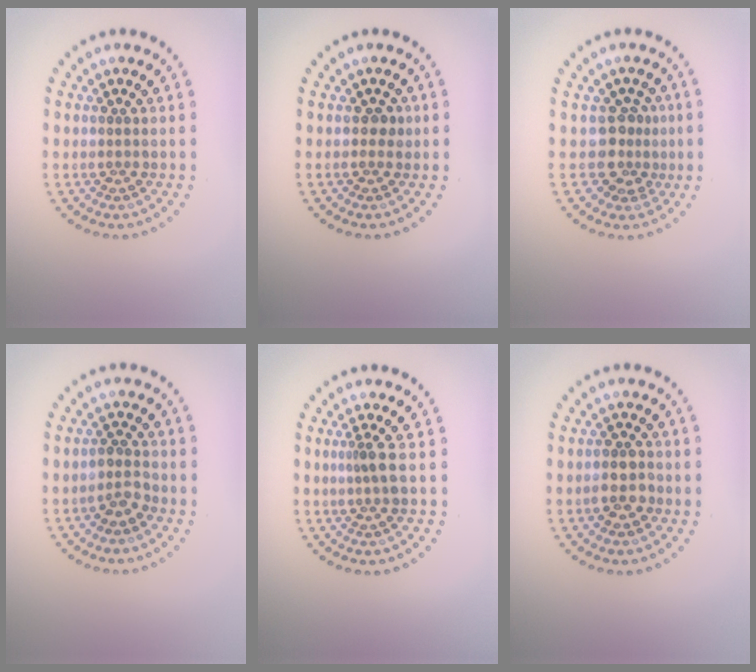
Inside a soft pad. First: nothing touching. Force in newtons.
{"total": 1.0, "press": 1.0, "slide": 0.3}
{"total": 2.6, "press": 1.9, "slide": 1.9}
{"total": 1.8, "press": 1.5, "slide": 1.1}
{"total": 1.7, "press": 1.2, "slide": 1.2}
{"total": 2.5, "press": 2.4, "slide": 0.7}